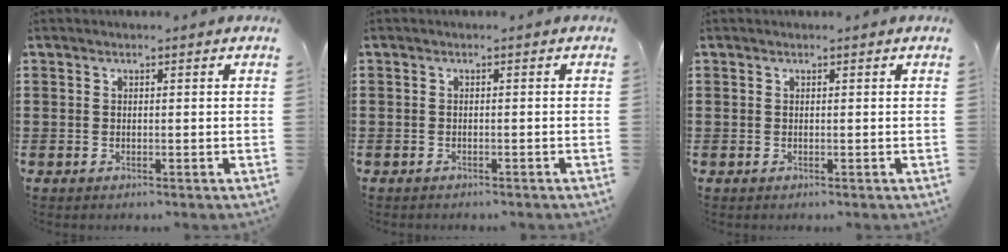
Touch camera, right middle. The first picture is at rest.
{"total": 0.6, "force": [-0.6, 0.1, 0.0], "torque": [-0.003, -0.001, -0.012]}
{"total": 0.0}